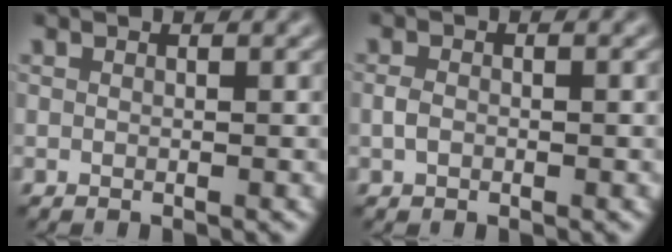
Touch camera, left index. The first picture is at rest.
{"total": 1.4, "force": [-0.3, 0.9, 1.0], "torque": [-0.022, 0.003, -0.007]}